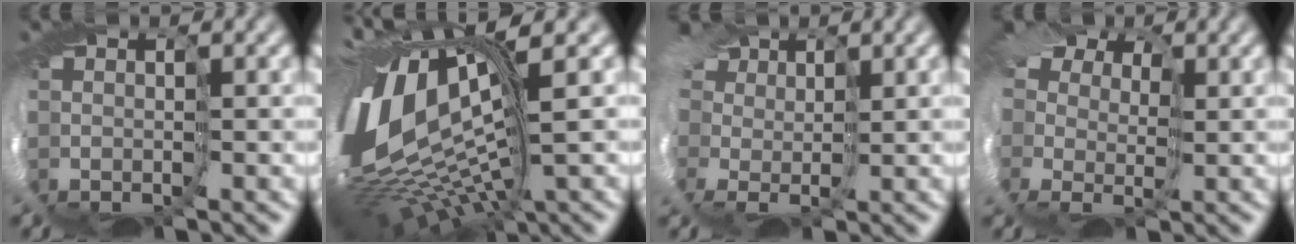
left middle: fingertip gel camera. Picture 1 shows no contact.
{"total": 14.7, "force": [1.5, 6.1, 13.2], "torque": [-0.294, 0.000, 0.033]}
{"total": 8.8, "force": [3.6, 6.3, 5.0], "torque": [-0.120, 0.025, 0.032]}
{"total": 9.2, "force": [4.1, 6.1, 5.5], "torque": [-0.100, 0.023, 0.037]}